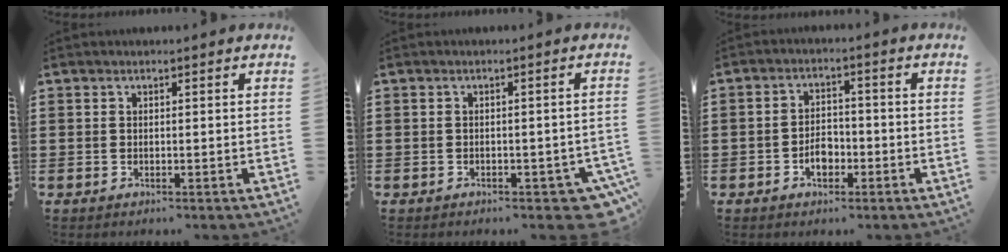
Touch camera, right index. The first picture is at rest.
{"total": 2.3, "force": [-2.0, 0.5, 1.1], "torque": [-0.018, 0.001, -0.039]}
{"total": 3.7, "force": [-1.6, 2.4, 2.3], "torque": [-0.035, 0.000, -0.030]}